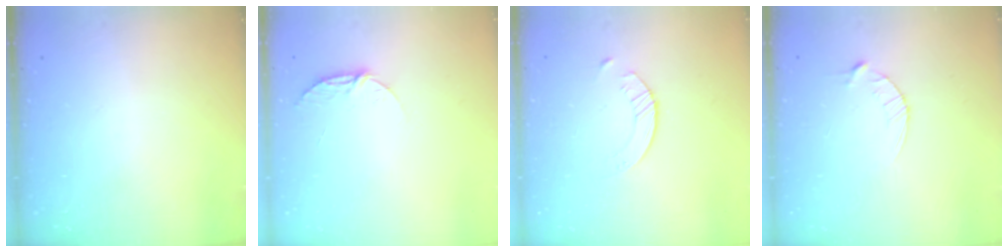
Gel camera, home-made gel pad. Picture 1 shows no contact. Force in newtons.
{"total": 5.6, "press": 5.6, "slide": 0.6}
{"total": 2.1, "press": 2.0, "slide": 0.3}
{"total": 3.0, "press": 3.0, "slide": 0.4}